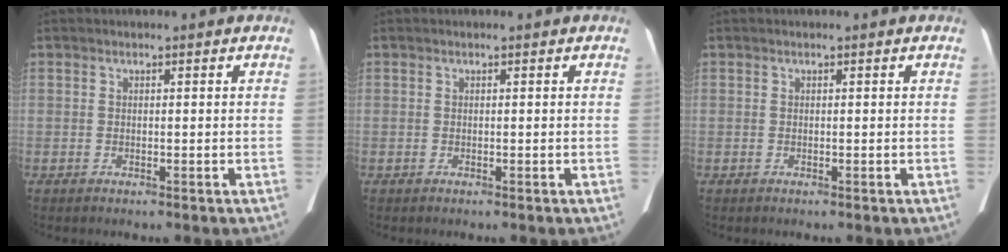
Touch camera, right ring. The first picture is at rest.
{"total": 0.0}
{"total": 0.0}